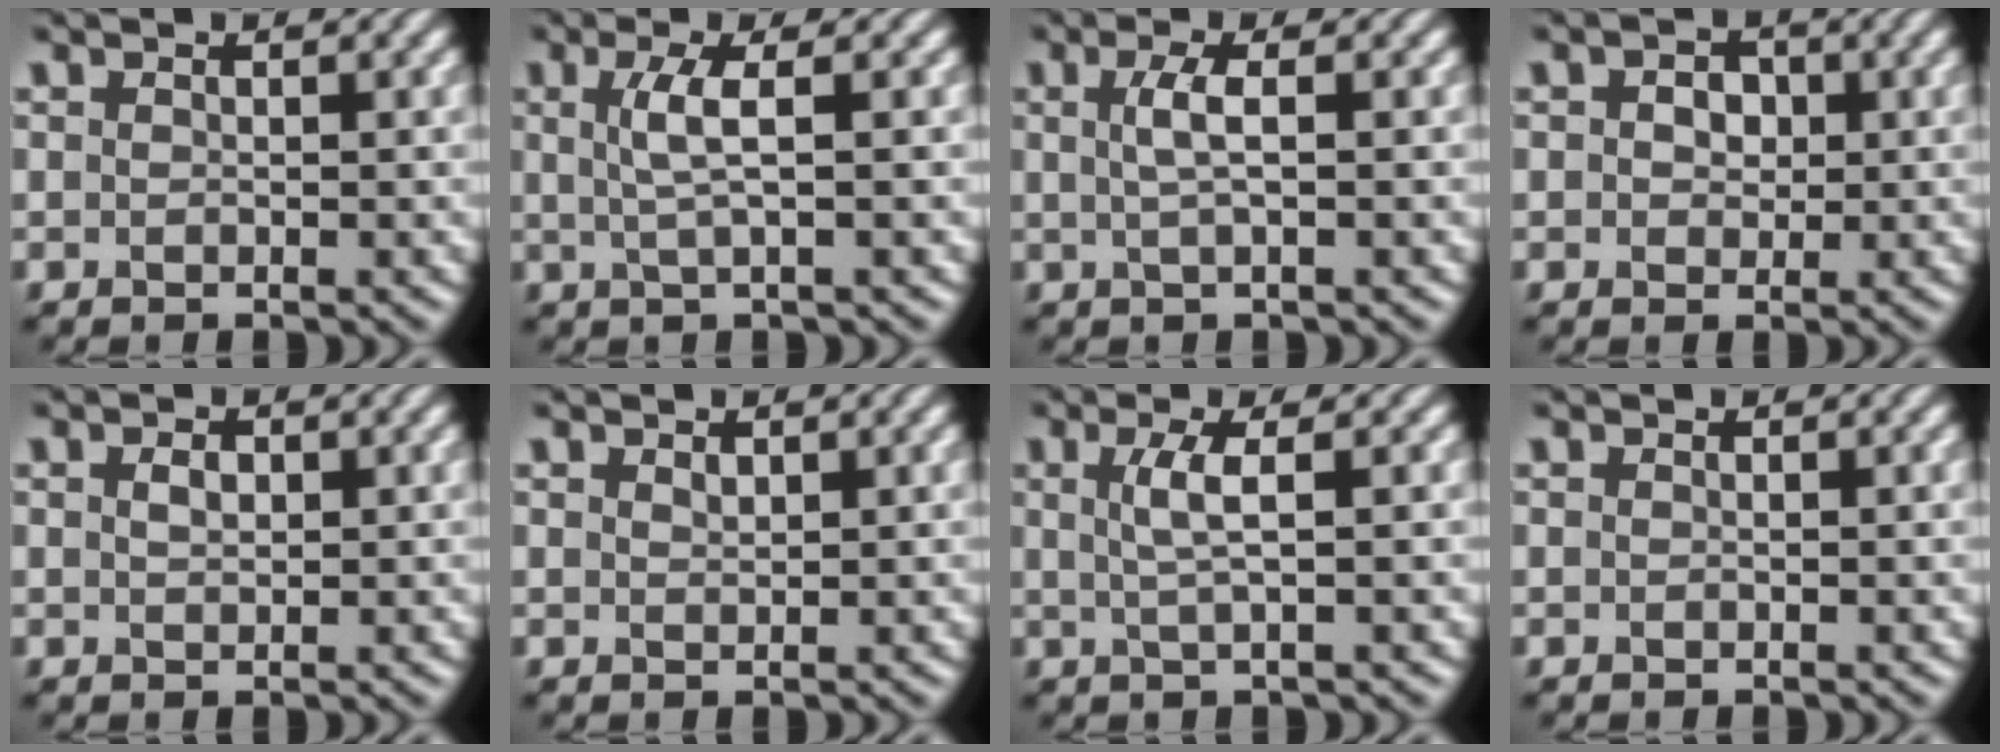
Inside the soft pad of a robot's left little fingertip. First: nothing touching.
{"total": 2.8, "force": [0.4, 0.6, 2.7], "torque": [-0.056, 0.001, 0.008]}
{"total": 2.2, "force": [0.3, 0.5, 2.2], "torque": [-0.044, 0.005, 0.005]}
{"total": 2.4, "force": [0.5, 1.8, 1.4], "torque": [-0.020, 0.006, -0.001]}
{"total": 1.2, "force": [0.3, 0.8, 0.9], "torque": [-0.017, 0.001, 0.007]}
{"total": 0.7, "force": [0.6, 0.3, 0.4], "torque": [-0.010, -0.001, 0.012]}
{"total": 2.6, "force": [0.5, 0.6, 2.5], "torque": [-0.051, -0.001, 0.008]}
{"total": 0.0}